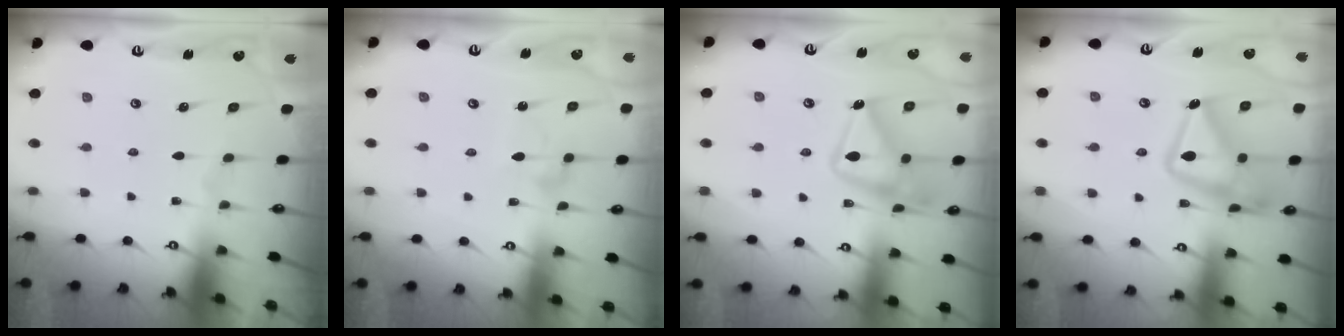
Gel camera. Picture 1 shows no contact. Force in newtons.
{"total": 5.3, "press": 5.2, "slide": 0.4}
{"total": 17.5, "press": 17.4, "slide": 1.0}
{"total": 19.3, "press": 19.3, "slide": 1.5}